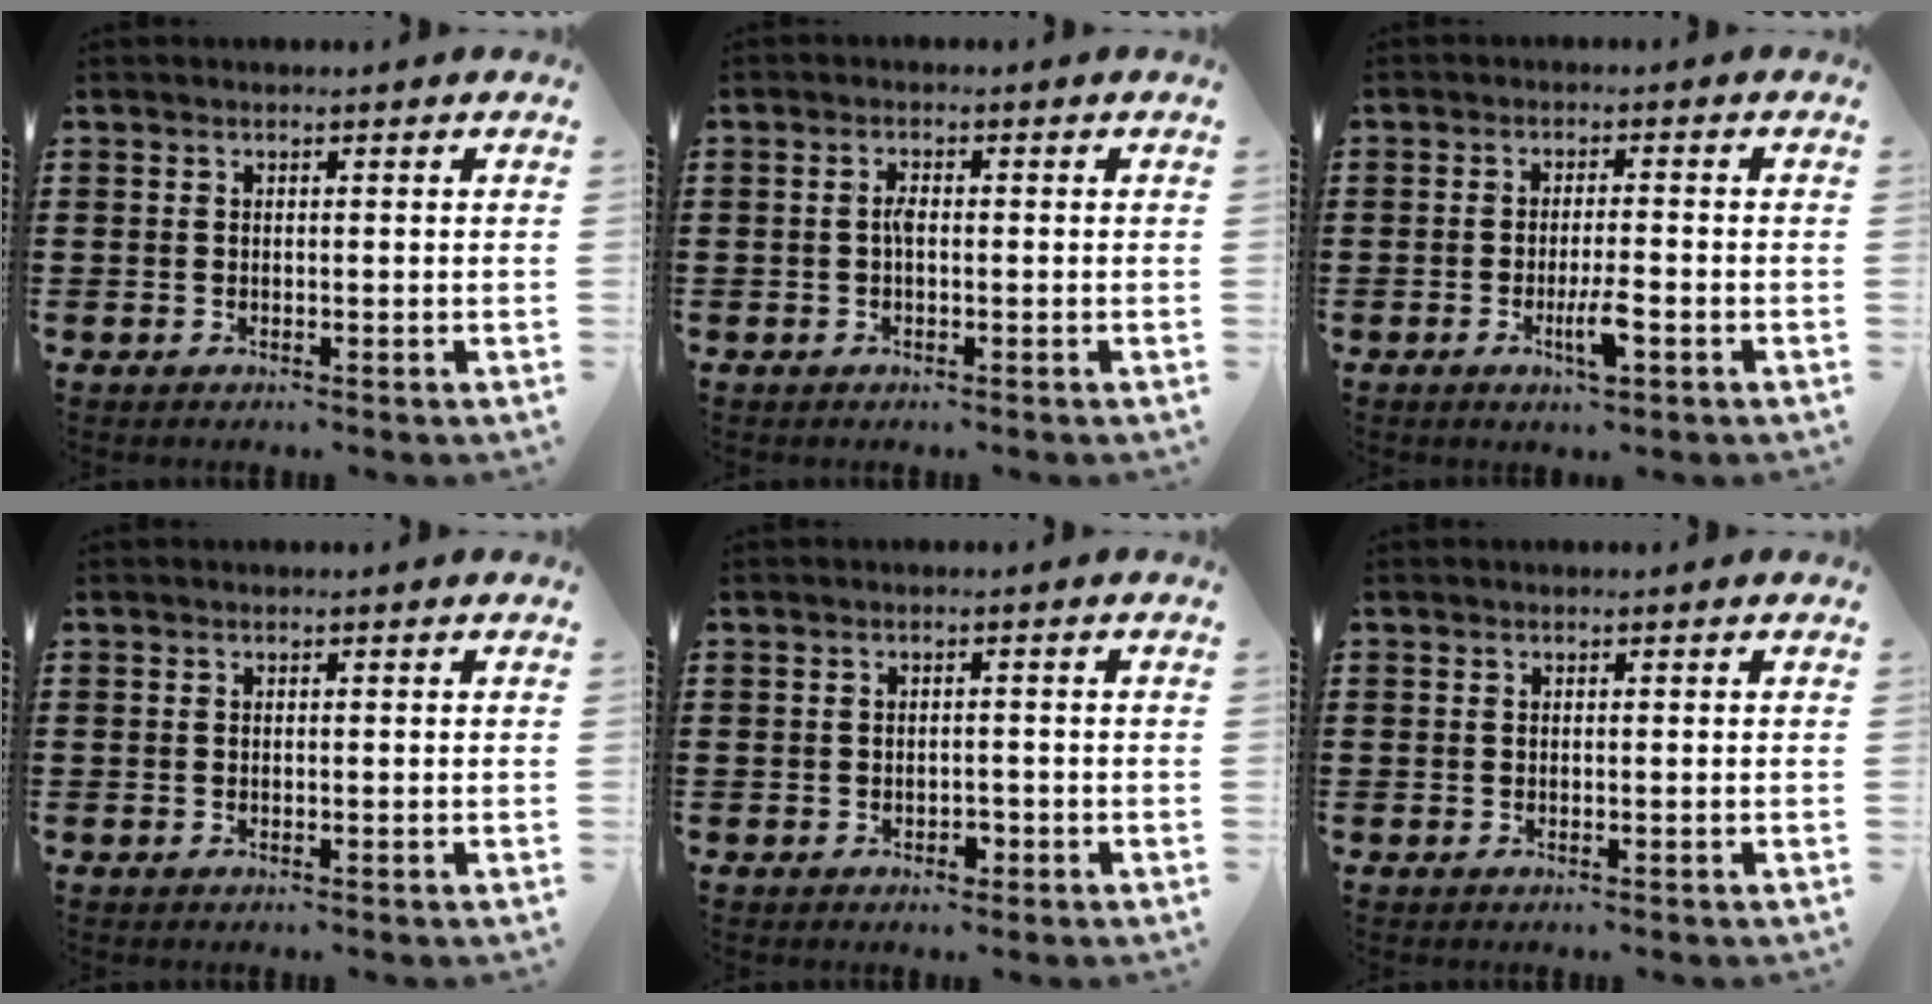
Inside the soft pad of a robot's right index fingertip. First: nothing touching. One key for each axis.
{"total": 1.7, "fx": -0.2, "fy": 0.6, "fz": 1.6, "tx": -0.031, "ty": 0.001, "tz": -0.005}
{"total": 4.7, "fx": -2.0, "fy": 0.9, "fz": 4.2, "tx": -0.081, "ty": -0.007, "tz": -0.037}
{"total": 0.0}
{"total": 1.6, "fx": -0.8, "fy": 0.9, "fz": 0.9, "tx": -0.020, "ty": -0.001, "tz": -0.017}
{"total": 0.0}